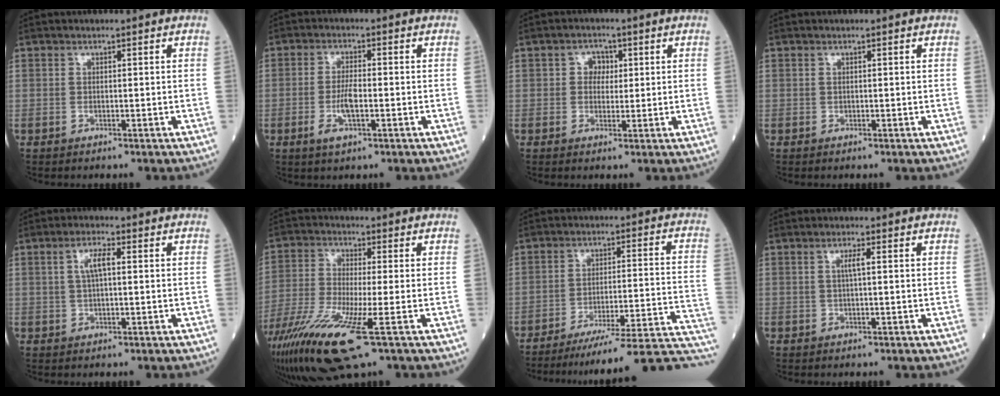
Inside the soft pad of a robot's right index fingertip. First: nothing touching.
{"total": 4.6, "force": [-1.3, 1.2, 4.2], "torque": [-0.089, -0.004, -0.021]}
{"total": 2.8, "force": [0.7, 2.2, 1.5], "torque": [-0.019, 0.006, 0.008]}
{"total": 0.0}
{"total": 3.6, "force": [0.8, 0.8, 3.4], "torque": [-0.069, 0.011, 0.016]}
{"total": 15.2, "force": [-7.5, 1.7, 13.1], "torque": [-0.280, -0.044, -0.138]}
{"total": 23.0, "force": [-21.2, -1.4, 9.0], "torque": [-0.043, -0.003, -0.282]}
{"total": 1.7, "force": [0.3, 0.0, 1.7], "torque": [-0.032, 0.001, 0.005]}